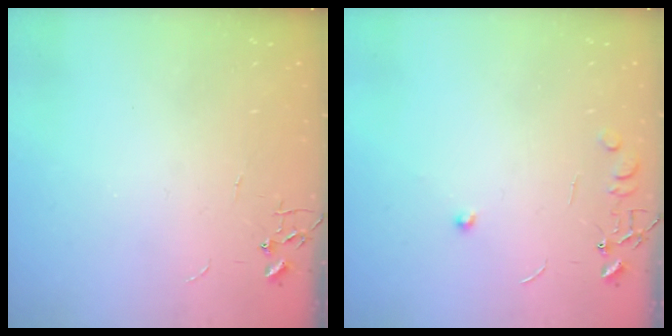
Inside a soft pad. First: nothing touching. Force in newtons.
{"total": 7.6, "press": 7.5, "slide": 0.7}